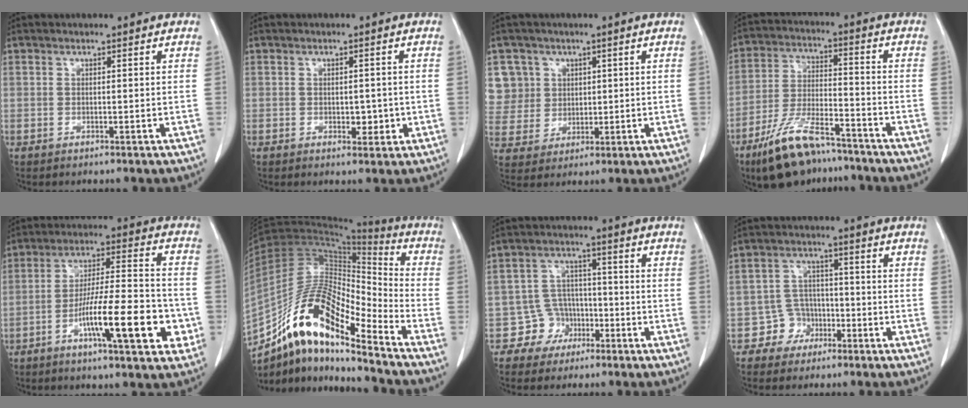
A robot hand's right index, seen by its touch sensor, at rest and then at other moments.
{"total": 2.4, "force": [-0.5, 1.6, 1.8], "torque": [-0.018, 0.002, -0.002]}
{"total": 8.8, "force": [3.3, 8.2, 0.4], "torque": [-0.012, 0.026, 0.079]}
{"total": 13.3, "force": [-9.9, 4.0, 7.9], "torque": [-0.160, -0.010, -0.180]}
{"total": 15.2, "force": [-5.5, 2.6, 13.9], "torque": [-0.228, 0.008, -0.087]}
{"total": 17.6, "force": [-12.0, 4.0, 12.2], "torque": [-0.228, 0.028, -0.212]}
{"total": 5.6, "force": [-2.8, 4.8, 0.1], "torque": [0.007, 0.017, -0.043]}
{"total": 4.9, "force": [-2.6, 4.1, 0.5], "torque": [-0.002, 0.017, -0.042]}